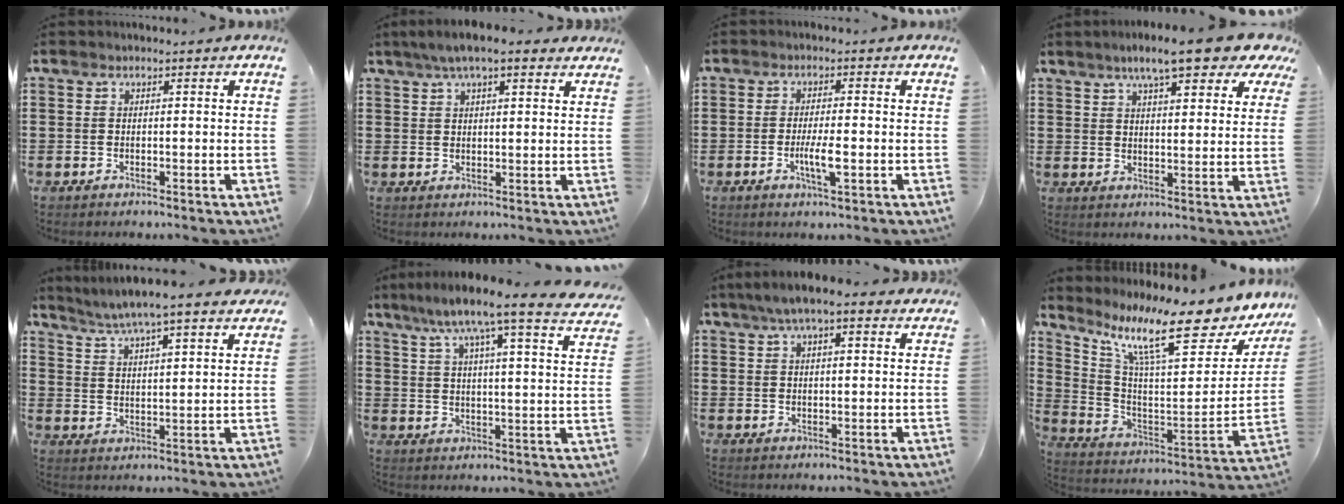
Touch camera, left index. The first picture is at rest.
{"total": 5.3, "force": [3.7, 1.3, 3.6], "torque": [-0.076, 0.005, 0.065]}
{"total": 4.4, "force": [-1.1, 0.8, 4.2], "torque": [-0.077, -0.003, -0.022]}
{"total": 9.3, "force": [7.1, 1.6, 5.8], "torque": [-0.107, -0.017, 0.123]}
{"total": 5.7, "force": [5.2, -0.2, 2.3], "torque": [-0.066, -0.025, 0.088]}
{"total": 9.3, "force": [7.6, -0.3, 5.3], "torque": [-0.125, -0.043, 0.120]}
{"total": 5.5, "force": [3.8, 1.3, 3.8], "torque": [-0.080, 0.004, 0.067]}
{"total": 13.6, "force": [9.2, 1.9, 9.9], "torque": [-0.199, -0.065, 0.144]}